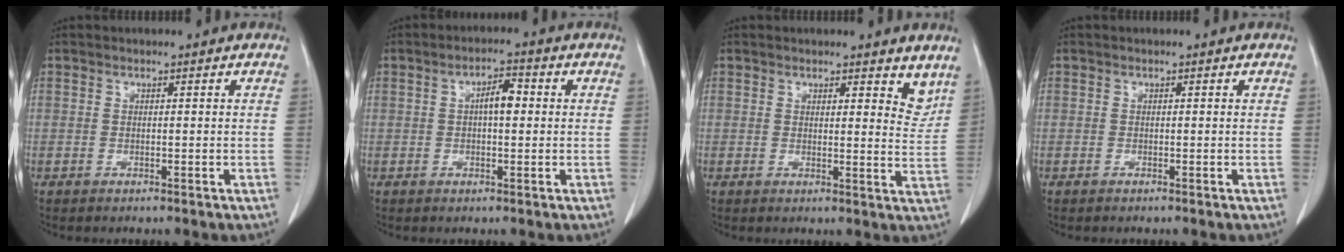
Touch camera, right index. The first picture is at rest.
{"total": 3.8, "force": [0.4, 1.3, 3.6], "torque": [-0.061, 0.010, 0.004]}
{"total": 4.1, "force": [3.3, 1.2, 2.2], "torque": [-0.017, -0.024, 0.031]}
{"total": 0.0}